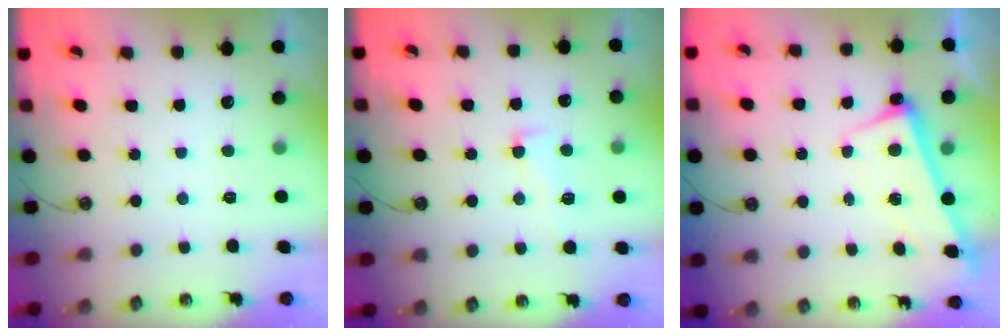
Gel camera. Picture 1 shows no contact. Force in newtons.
{"total": 1.5, "press": 0.6, "slide": 1.4}
{"total": 2.6, "press": 2.4, "slide": 0.9}